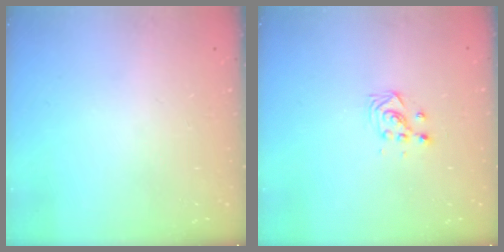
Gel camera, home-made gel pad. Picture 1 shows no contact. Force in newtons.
{"total": 2.9, "press": 2.9, "slide": 0.4}